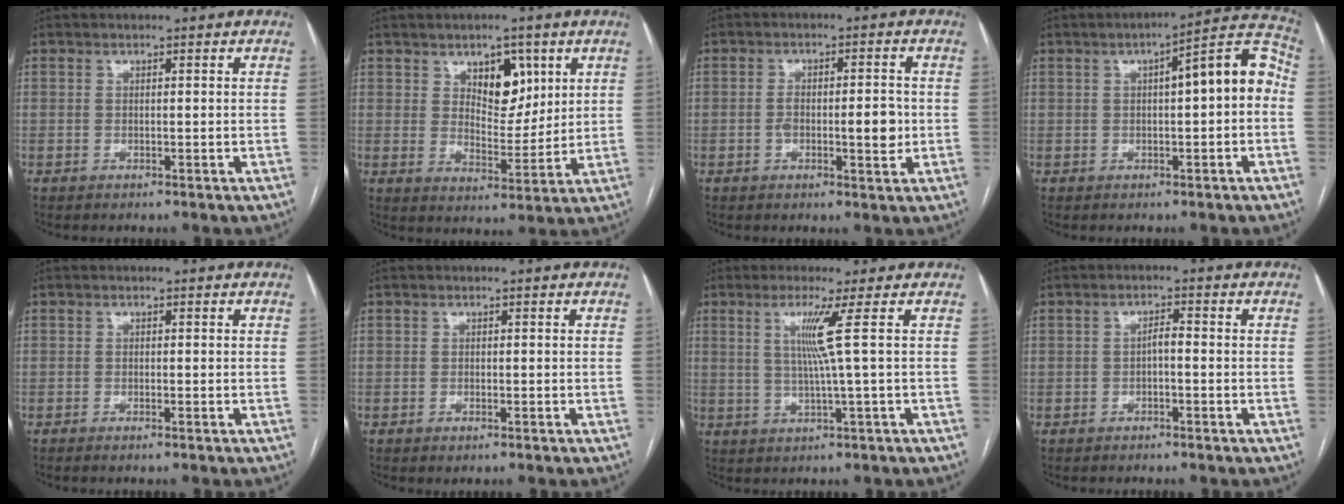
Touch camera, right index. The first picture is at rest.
{"total": 7.5, "force": [3.5, 4.1, 5.2], "torque": [-0.075, 0.001, 0.062]}
{"total": 6.2, "force": [-1.0, 1.9, 5.8], "torque": [-0.098, 0.003, -0.014]}
{"total": 9.6, "force": [0.5, 2.0, 9.4], "torque": [-0.121, 0.039, 0.004]}
{"total": 0.7, "force": [-0.5, -0.1, 0.4], "torque": [-0.009, 0.000, -0.009]}
{"total": 0.6, "force": [-0.4, 0.2, 0.5], "torque": [-0.005, -0.001, -0.004]}
{"total": 4.8, "force": [1.2, -1.9, 4.3], "torque": [-0.085, -0.008, 0.028]}
{"total": 1.2, "force": [-0.3, 0.4, 1.1], "torque": [-0.017, 0.005, -0.005]}